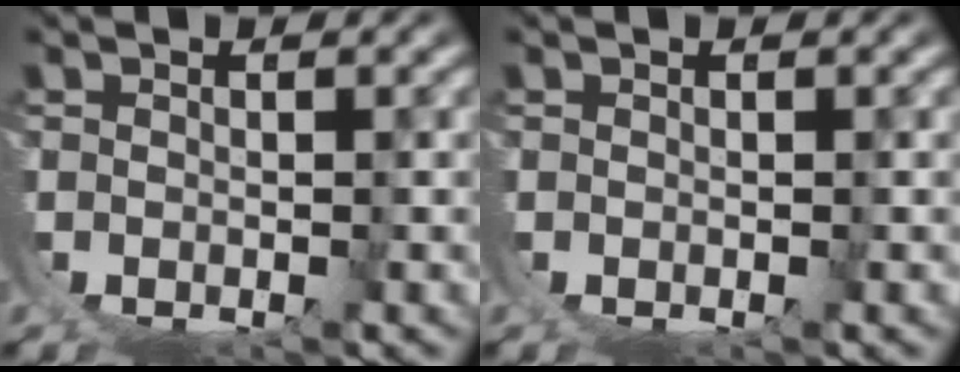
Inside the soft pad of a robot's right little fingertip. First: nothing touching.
{"total": 0.0}